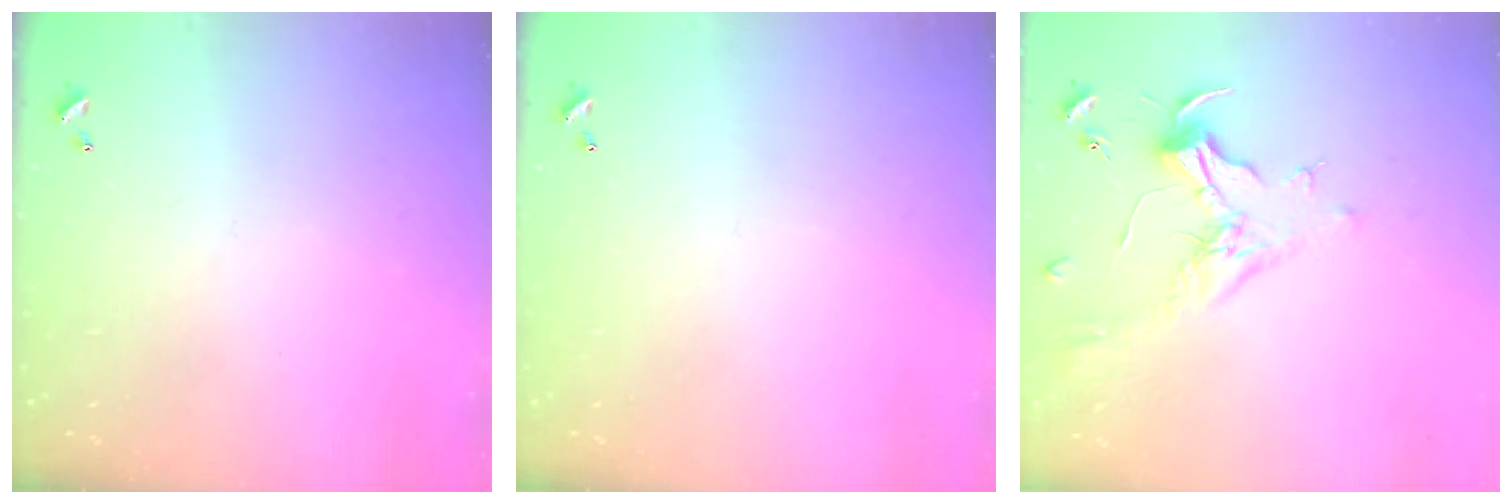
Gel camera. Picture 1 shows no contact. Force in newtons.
{"total": 0.0}
{"total": 2.0, "press": 1.9, "slide": 0.7}